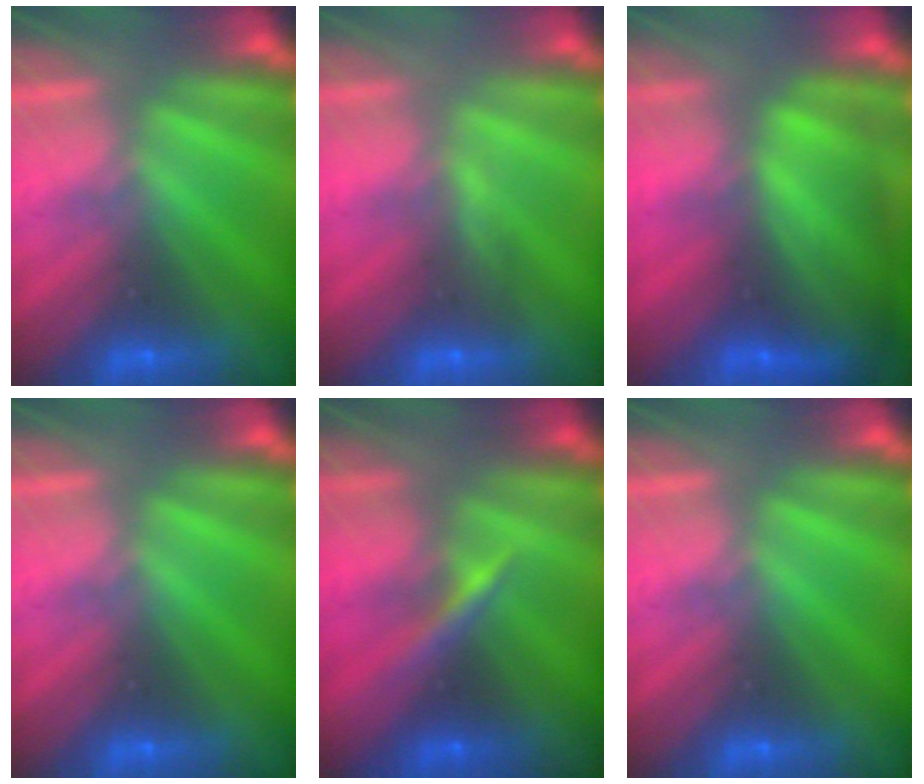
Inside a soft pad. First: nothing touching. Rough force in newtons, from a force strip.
{"total": 3.3}
{"total": 8.5}
{"total": 0.0}
{"total": 2.9}
{"total": 0.0}